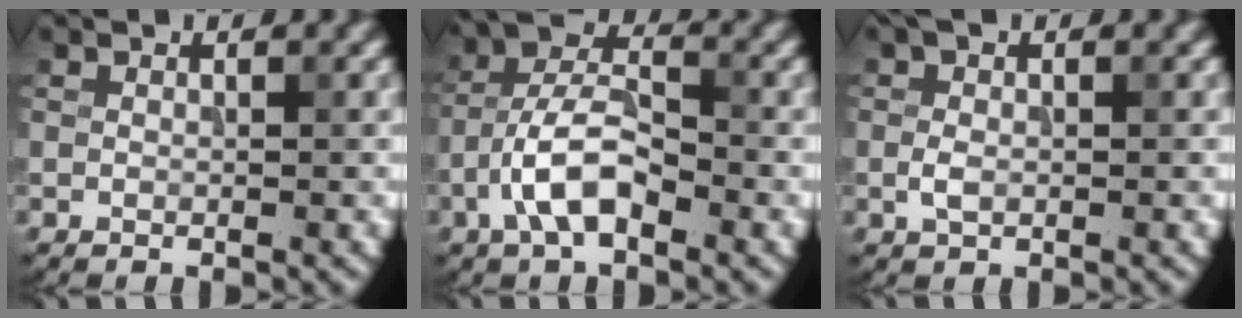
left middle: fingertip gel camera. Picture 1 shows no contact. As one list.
[{"total": 5.6, "force": [-2.6, 2.4, 4.3], "torque": [-0.080, 0.014, -0.054]}, {"total": 1.9, "force": [0.1, 1.1, 1.6], "torque": [-0.038, 0.003, -0.002]}]